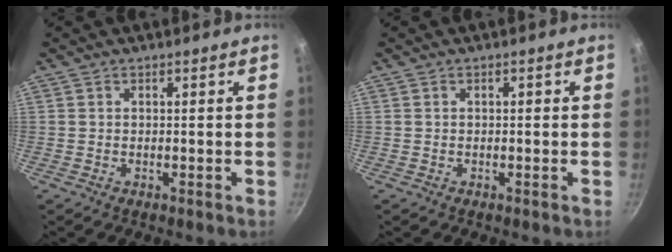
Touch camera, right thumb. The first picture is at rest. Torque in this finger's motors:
{"motor_torque": [0.35, -0.60, -0.04, 0.40, -0.03]}